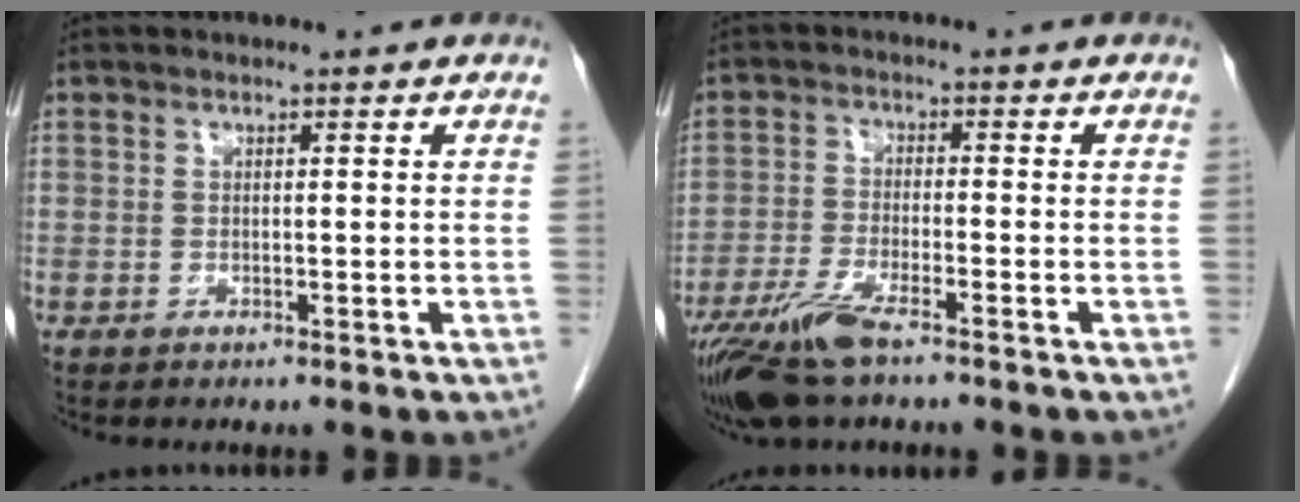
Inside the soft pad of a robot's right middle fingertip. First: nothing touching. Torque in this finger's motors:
{"motor_torque": [1.16, -0.98, 0.14, 0.08]}